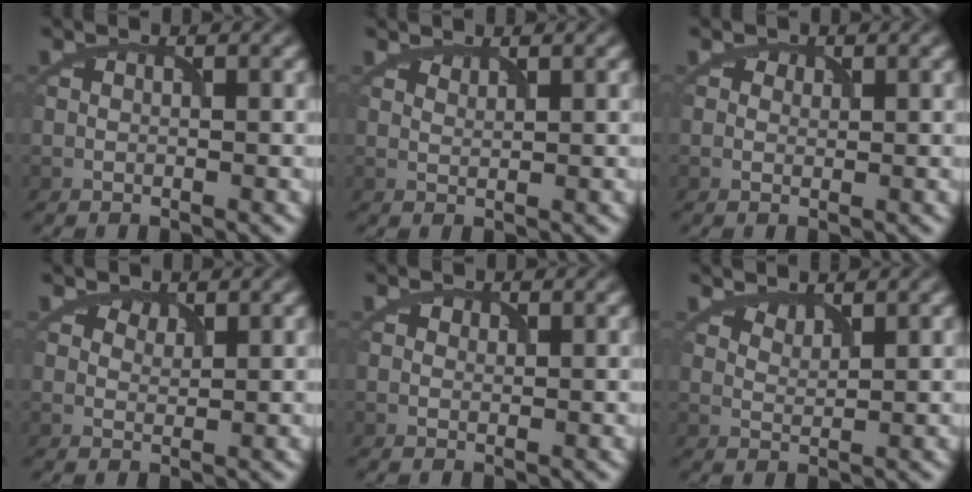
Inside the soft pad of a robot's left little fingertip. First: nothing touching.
{"total": 0.7, "force": [0.7, 0.0, 0.0], "torque": [0.001, 0.001, 0.019]}
{"total": 1.3, "force": [0.7, 1.0, 0.4], "torque": [-0.002, 0.003, 0.004]}
{"total": 1.1, "force": [1.0, 0.6, 0.1], "torque": [0.000, -0.002, 0.022]}
{"total": 0.9, "force": [0.5, 0.7, 0.2], "torque": [0.002, 0.000, 0.009]}
{"total": 1.2, "force": [1.2, 0.2, 0.2], "torque": [-0.003, -0.004, 0.029]}